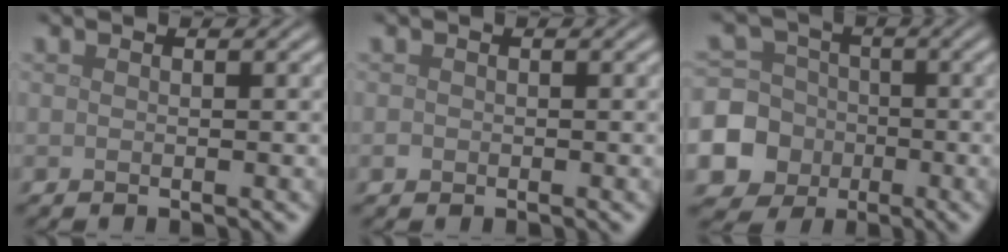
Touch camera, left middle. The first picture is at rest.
{"total": 0.5, "force": [-0.2, 0.5, 0.1], "torque": [-0.001, -0.003, -0.004]}
{"total": 10.6, "force": [-3.5, 9.7, 2.4], "torque": [-0.070, -0.028, -0.082]}